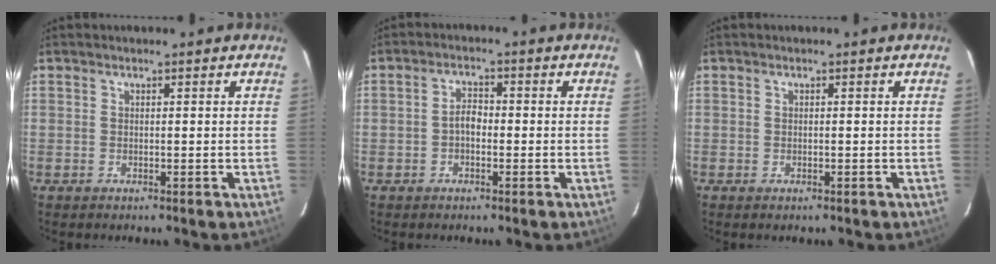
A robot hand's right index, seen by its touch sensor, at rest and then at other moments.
{"total": 2.4, "force": [-0.9, 1.5, 1.7], "torque": [-0.034, 0.010, -0.017]}
{"total": 0.6, "force": [-0.5, 0.3, 0.3], "torque": [-0.005, -0.003, -0.009]}